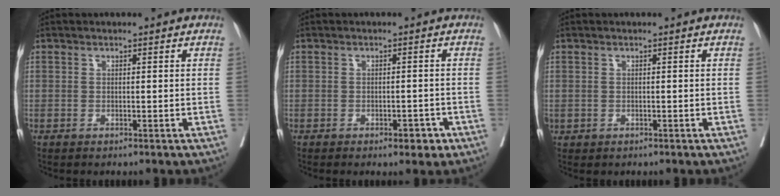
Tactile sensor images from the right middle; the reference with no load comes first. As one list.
[{"total": 2.5, "force": [-1.5, 1.1, 1.7], "torque": [-0.021, 0.002, -0.016]}, {"total": 0.6, "force": [-0.1, 0.6, 0.1], "torque": [-0.001, 0.004, 0.002]}]